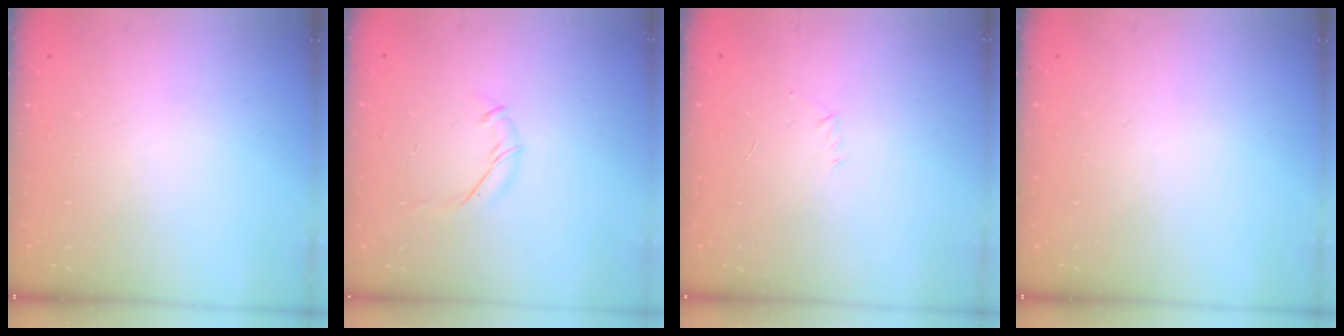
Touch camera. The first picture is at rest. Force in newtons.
{"total": 6.6, "press": 6.5, "slide": 1.4}
{"total": 2.9, "press": 2.8, "slide": 0.7}
{"total": 0.0}